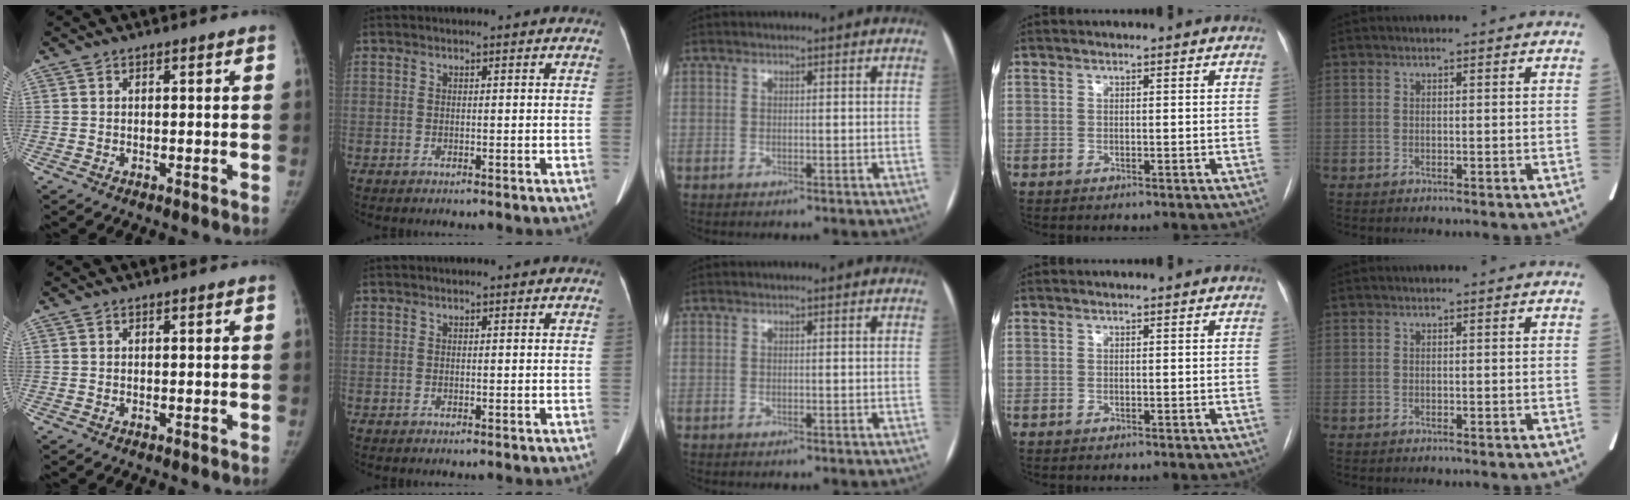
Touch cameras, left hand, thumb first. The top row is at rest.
{}